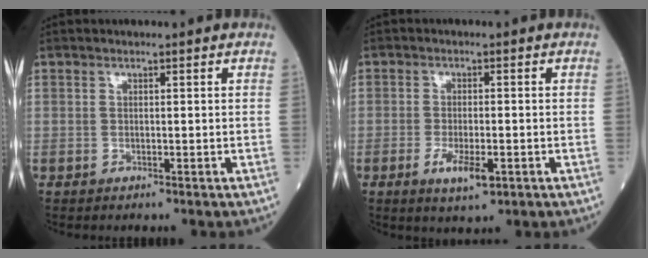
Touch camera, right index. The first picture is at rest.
{"total": 4.5, "force": [-1.9, 1.2, 3.9], "torque": [-0.076, -0.005, -0.025]}